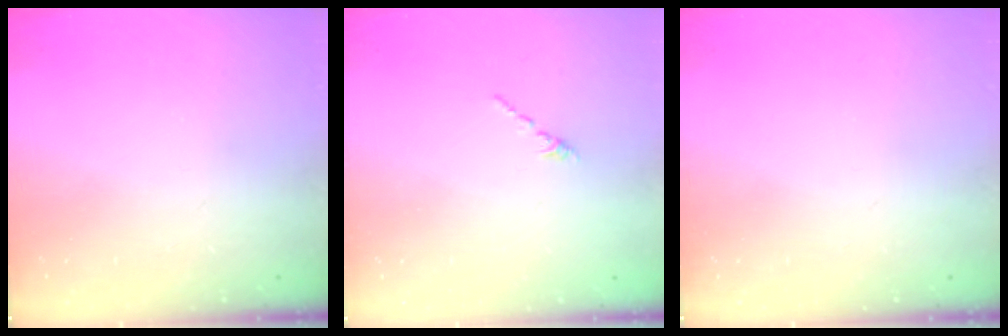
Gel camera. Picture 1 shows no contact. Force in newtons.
{"total": 0.6, "press": 0.5, "slide": 0.3}
{"total": 0.0}